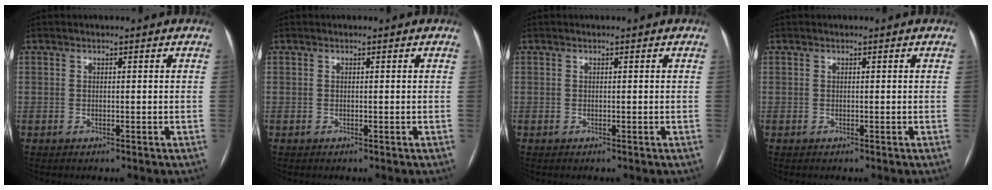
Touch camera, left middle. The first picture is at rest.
{"total": 0.0}
{"total": 0.0}
{"total": 0.0}